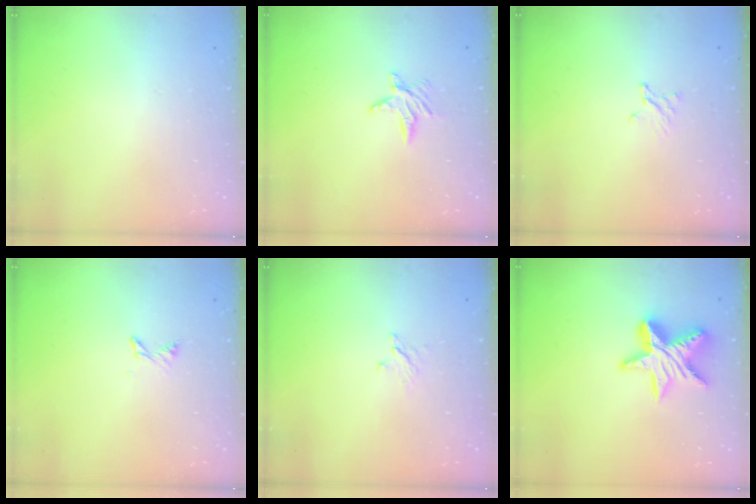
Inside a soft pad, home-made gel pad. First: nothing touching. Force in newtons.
{"total": 6.1, "press": 6.1, "slide": 0.6}
{"total": 2.0, "press": 2.0, "slide": 0.2}
{"total": 4.3, "press": 4.3, "slide": 0.5}
{"total": 2.5, "press": 2.5, "slide": 0.3}
{"total": 16.8, "press": 16.7, "slide": 1.4}